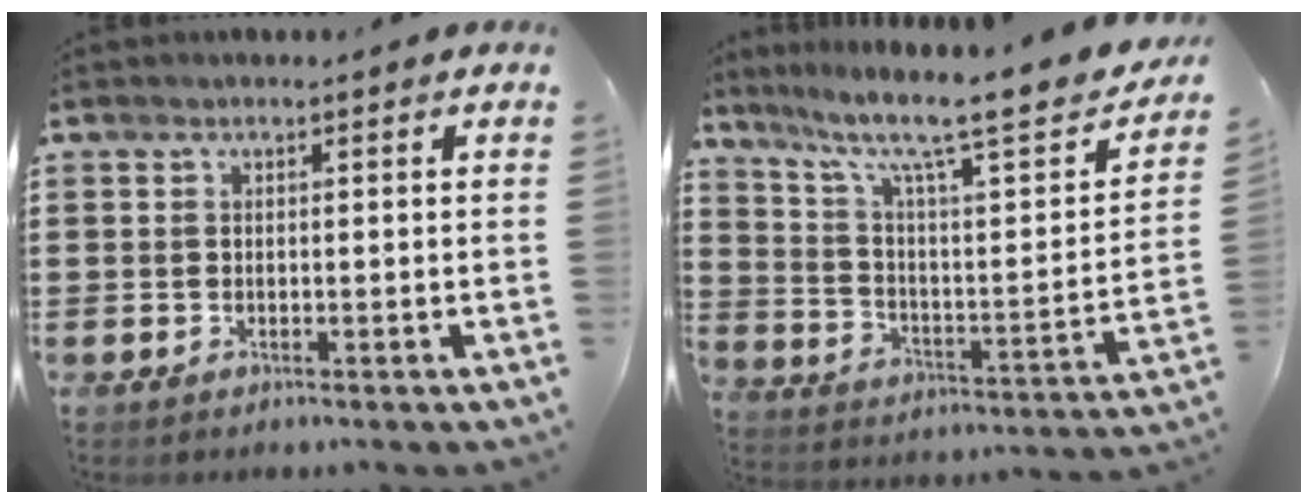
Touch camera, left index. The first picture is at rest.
{"total": 9.9, "force": [7.3, 1.2, 6.5], "torque": [-0.139, -0.054, 0.110]}